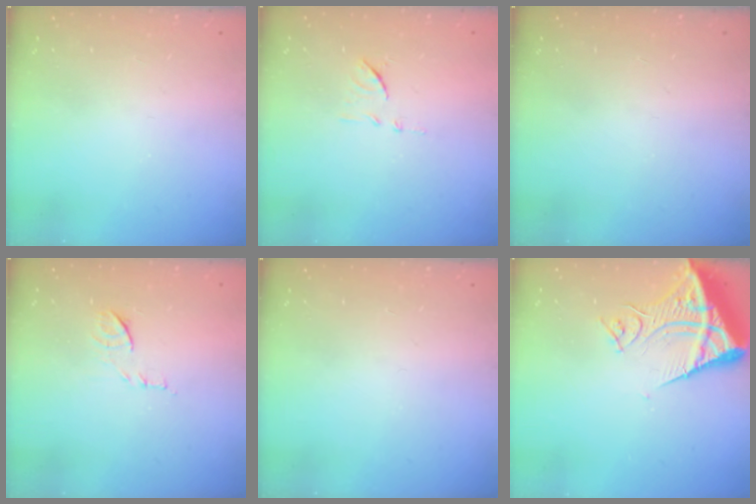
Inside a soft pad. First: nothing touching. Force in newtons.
{"total": 8.2, "press": 8.2, "slide": 0.2}
{"total": 0.0}
{"total": 7.8, "press": 7.7, "slide": 0.7}
{"total": 0.0}
{"total": 13.5, "press": 13.3, "slide": 1.8}